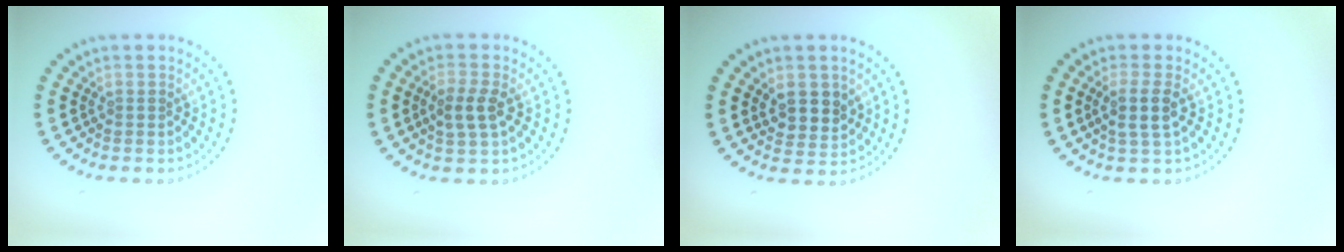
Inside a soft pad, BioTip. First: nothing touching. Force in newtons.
{"total": 2.6, "press": 2.5, "slide": 0.6}
{"total": 2.9, "press": 2.7, "slide": 0.9}
{"total": 2.5, "press": 2.2, "slide": 1.2}